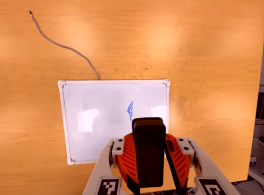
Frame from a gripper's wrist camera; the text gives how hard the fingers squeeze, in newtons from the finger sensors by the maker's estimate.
{"total": 7.3, "left": 8.0, "right": 6.7}